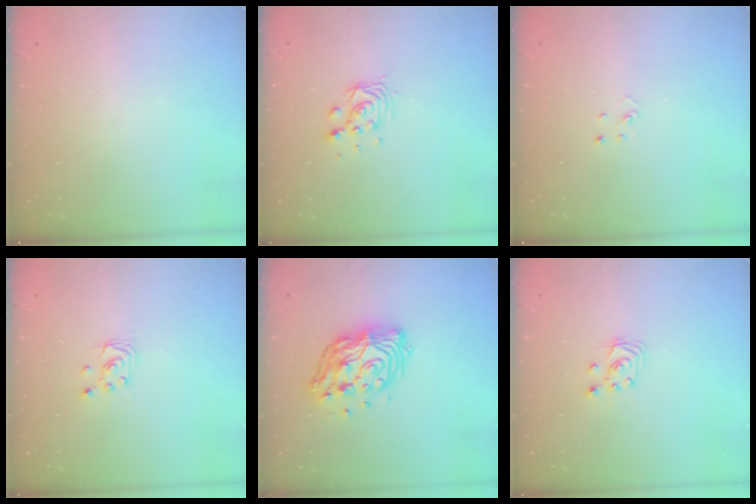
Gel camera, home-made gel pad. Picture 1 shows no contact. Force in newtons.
{"total": 5.9, "press": 5.9, "slide": 0.5}
{"total": 1.9, "press": 1.9, "slide": 0.2}
{"total": 2.0, "press": 2.0, "slide": 0.2}
{"total": 13.4, "press": 13.3, "slide": 1.6}
{"total": 3.0, "press": 3.0, "slide": 0.3}